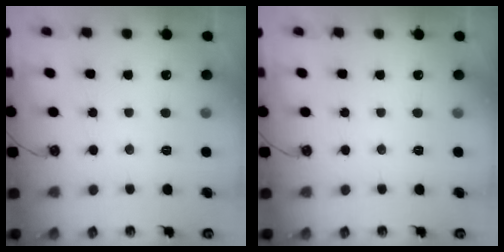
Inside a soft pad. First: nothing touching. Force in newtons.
{"total": 0.0}